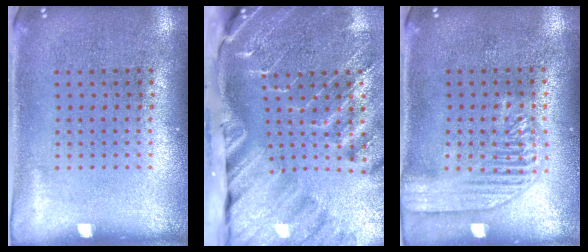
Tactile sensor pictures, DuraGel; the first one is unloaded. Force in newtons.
{"total": 4.1, "press": 3.1, "slide": 2.7}
{"total": 1.8, "press": 1.7, "slide": 0.2}